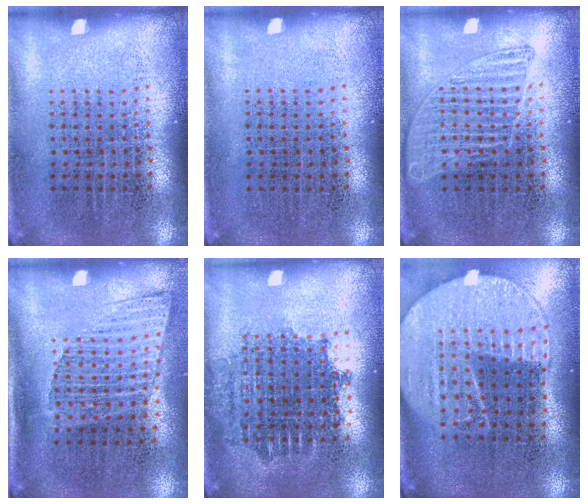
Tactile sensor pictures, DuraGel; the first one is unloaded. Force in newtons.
{"total": 0.0}
{"total": 1.7, "press": 1.7, "slide": 0.3}
{"total": 1.4, "press": 1.1, "slide": 0.9}
{"total": 1.7, "press": 1.4, "slide": 1.0}
{"total": 2.1, "press": 1.9, "slide": 1.0}